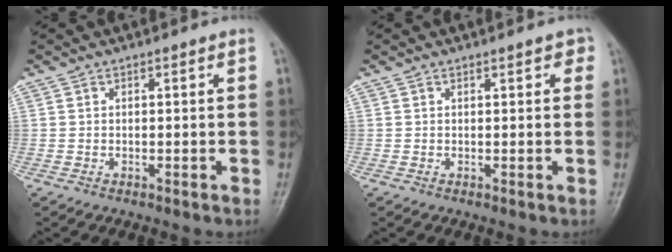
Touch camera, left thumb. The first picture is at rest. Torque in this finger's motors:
{"motor_torque": [-0.15, 0.11, -0.09, 0.00, 0.02]}